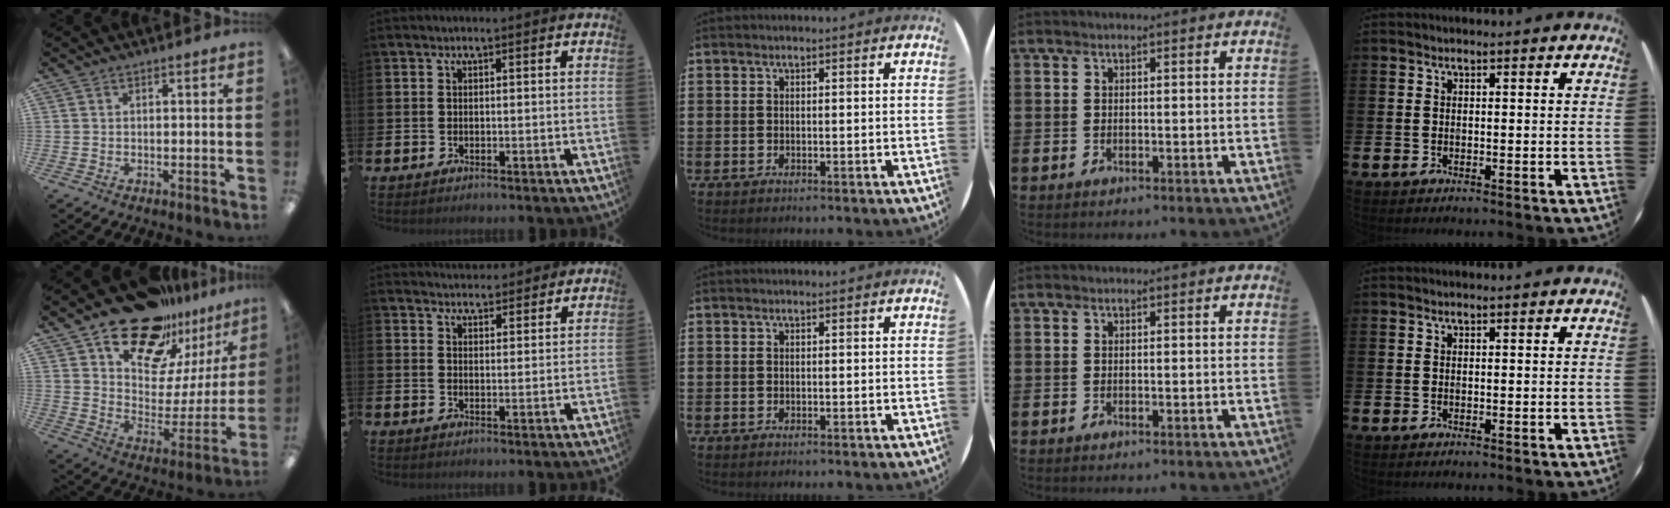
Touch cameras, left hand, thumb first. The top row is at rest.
{"thumb": {"total": 19.9, "force": [15.2, 10.3, 7.6], "torque": [-0.123, -0.105, 0.268]}, "index": {"total": 3.7, "force": [3.6, 0.6, -0.4], "torque": [0.004, -0.021, 0.066]}}